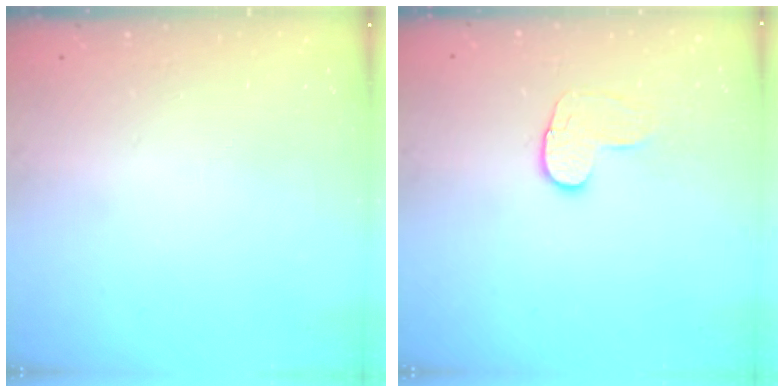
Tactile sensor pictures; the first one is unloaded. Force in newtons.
{"total": 4.9, "press": 4.8, "slide": 0.5}